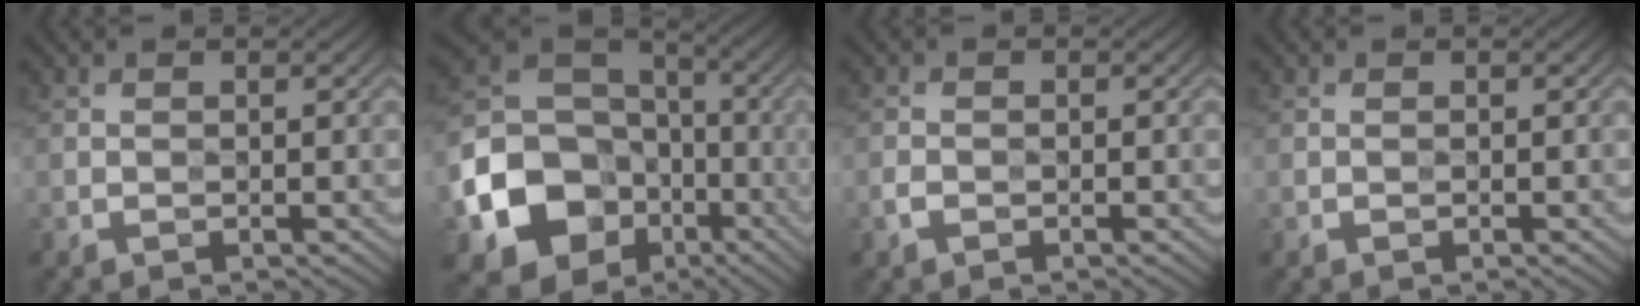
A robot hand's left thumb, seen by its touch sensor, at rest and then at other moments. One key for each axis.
{"total": 15.5, "fx": -6.0, "fy": 12.7, "fz": 6.7, "tx": -0.190, "ty": -0.040, "tz": -0.108}
{"total": 1.3, "fx": -0.9, "fy": 0.7, "fz": 0.5, "tx": -0.016, "ty": 0.004, "tz": -0.017}
{"total": 0.0}